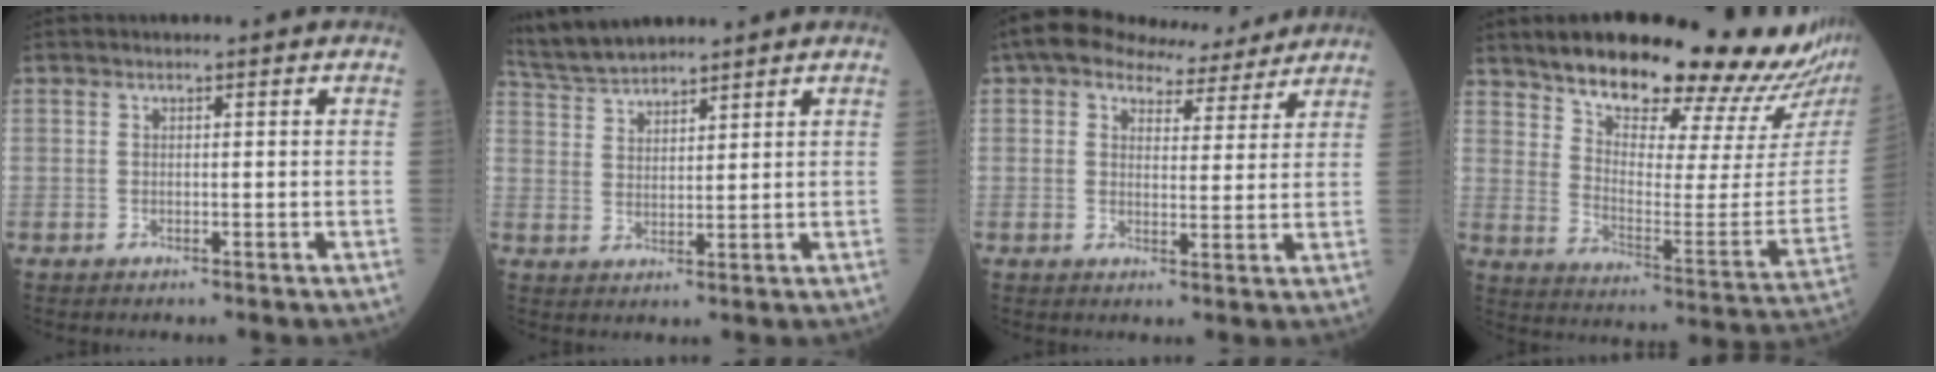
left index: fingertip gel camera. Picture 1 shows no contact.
{"total": 7.5, "force": [7.1, 0.8, 2.3], "torque": [-0.061, 0.023, 0.143]}
{"total": 9.2, "force": [7.8, 3.7, 3.2], "torque": [-0.046, 0.022, 0.101]}
{"total": 26.8, "force": [23.1, 2.9, 13.3], "torque": [-0.196, -0.081, 0.301]}